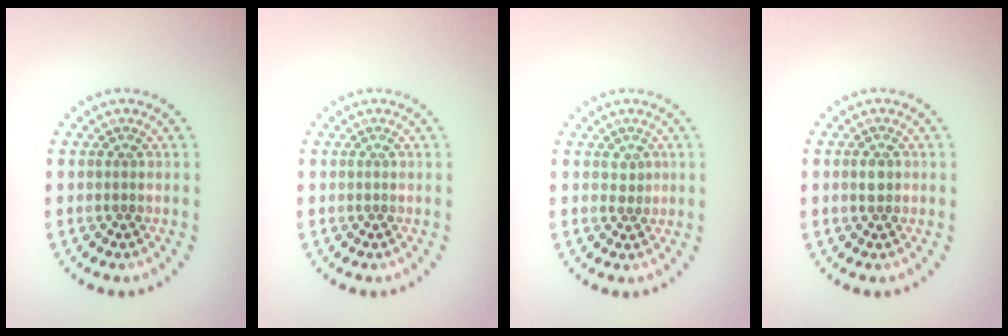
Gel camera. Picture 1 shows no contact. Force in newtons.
{"total": 0.0}
{"total": 1.0, "press": 0.8, "slide": 0.5}
{"total": 1.5, "press": 1.5, "slide": 0.3}